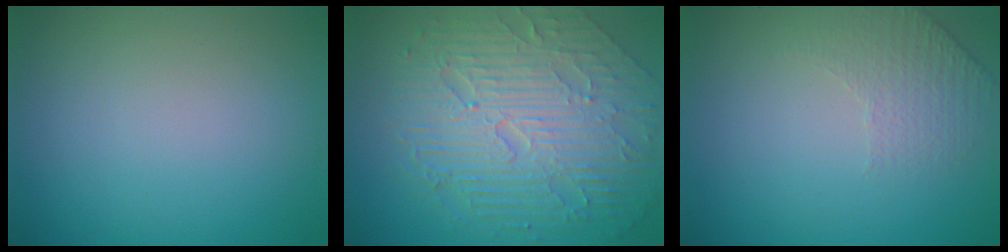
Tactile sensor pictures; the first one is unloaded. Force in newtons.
{"total": 10.0, "press": 6.7, "slide": 7.5}
{"total": 1.5, "press": 1.0, "slide": 1.1}